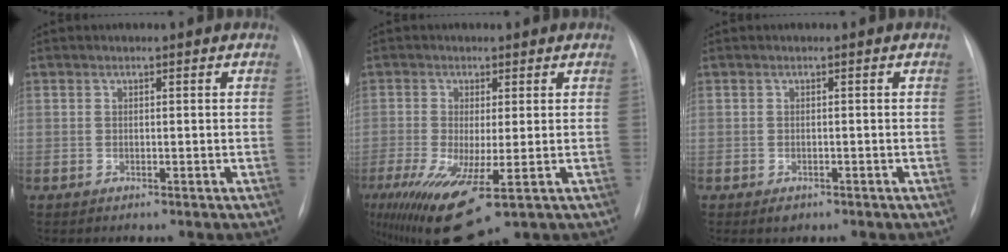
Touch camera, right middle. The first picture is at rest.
{"total": 11.7, "force": [-4.4, 3.1, 10.4], "torque": [-0.199, -0.036, -0.062]}
{"total": 1.2, "force": [-0.7, 0.8, 0.5], "torque": [-0.008, 0.001, -0.005]}